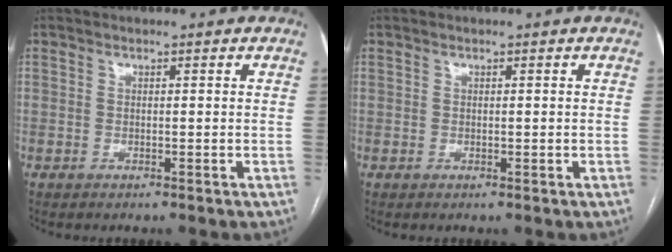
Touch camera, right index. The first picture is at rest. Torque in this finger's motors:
{"motor_torque": [-0.18, -0.04, 0.00, 0.00]}